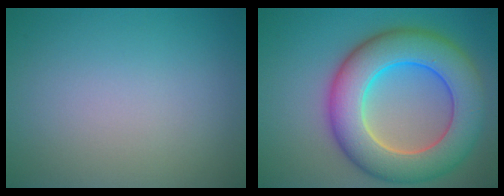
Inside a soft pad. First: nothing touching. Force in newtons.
{"total": 10.9, "press": 10.9, "slide": 0.4}